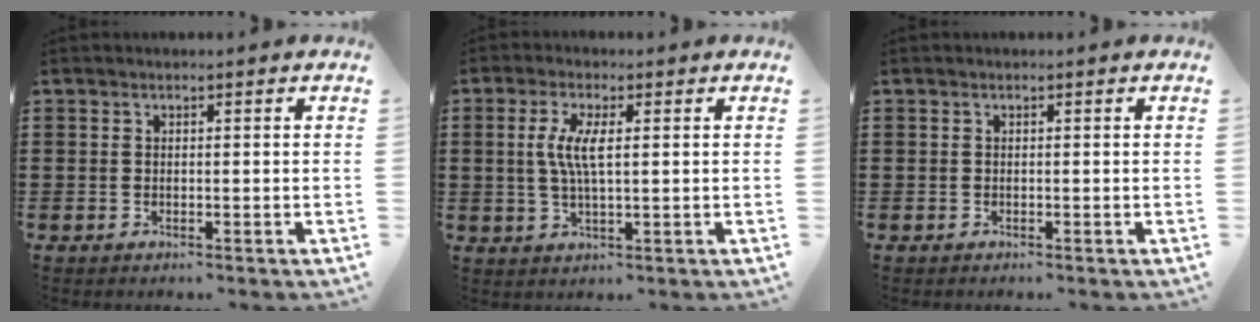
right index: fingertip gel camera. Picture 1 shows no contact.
{"total": 5.2, "force": [0.8, 1.3, 4.9], "torque": [-0.111, -0.003, 0.007]}
{"total": 0.0}